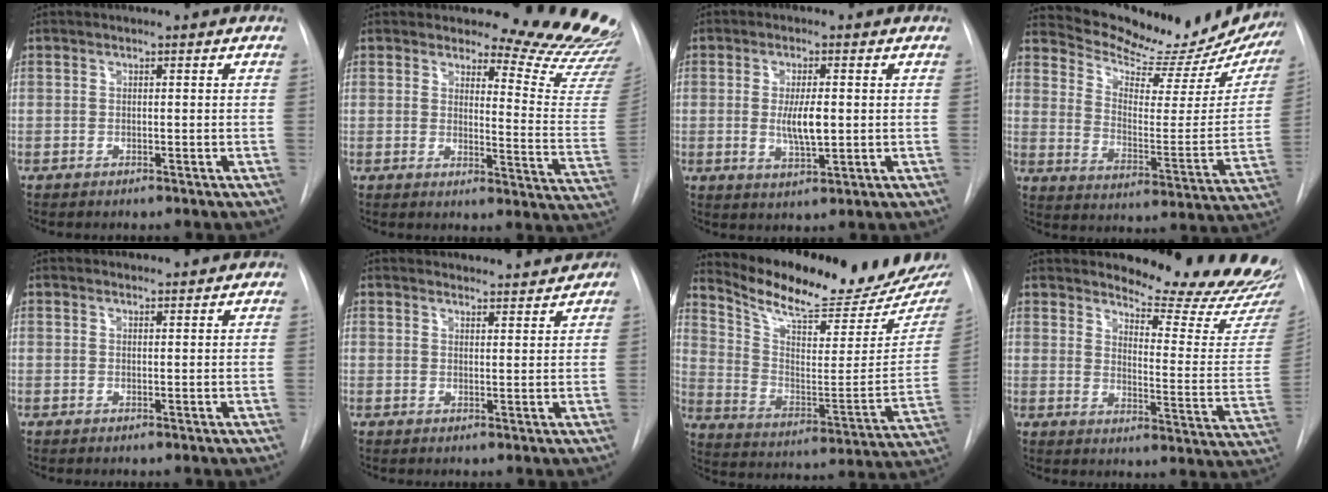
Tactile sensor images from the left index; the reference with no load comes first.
{"total": 15.1, "force": [14.5, 0.9, 3.9], "torque": [-0.029, -0.153, 0.142]}
{"total": 5.1, "force": [0.0, 1.3, 5.0], "torque": [-0.092, -0.010, 0.002]}
{"total": 22.1, "force": [21.3, 3.3, 5.1], "torque": [-0.078, -0.096, 0.269]}
{"total": 2.3, "force": [2.3, 0.5, 0.1], "torque": [-0.003, 0.011, 0.029]}
{"total": 10.9, "force": [10.5, 2.5, 1.8], "torque": [-0.001, 0.013, 0.110]}
{"total": 21.3, "force": [19.4, 2.0, 8.5], "torque": [-0.145, -0.071, 0.287]}
{"total": 18.4, "force": [17.8, 0.9, 4.8], "torque": [-0.061, -0.131, 0.208]}